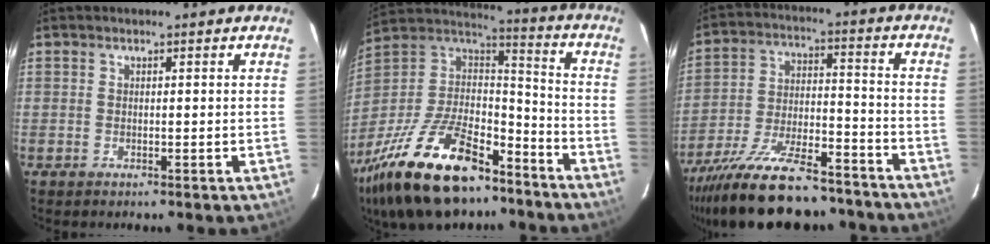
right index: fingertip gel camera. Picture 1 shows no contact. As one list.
[{"total": 29.5, "force": [-19.8, 13.1, 17.6], "torque": [-0.358, -0.003, -0.319]}, {"total": 23.2, "force": [-19.0, 7.3, 11.2], "torque": [-0.213, -0.022, -0.281]}]